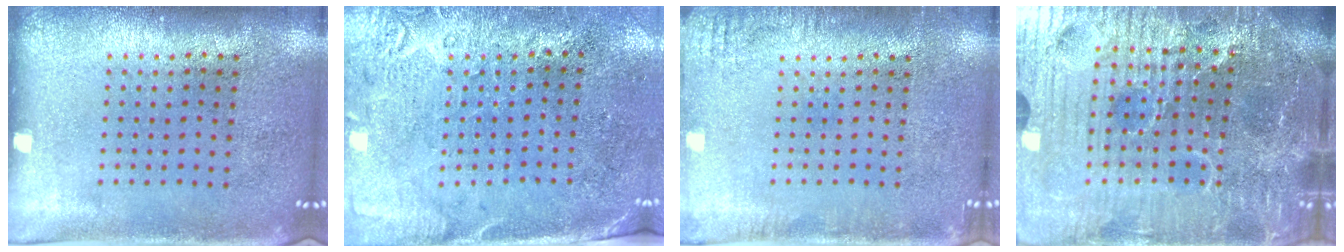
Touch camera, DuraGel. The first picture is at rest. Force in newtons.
{"total": 2.8, "press": 2.4, "slide": 1.4}
{"total": 1.7, "press": 1.7, "slide": 0.2}
{"total": 6.8, "press": 6.2, "slide": 2.8}